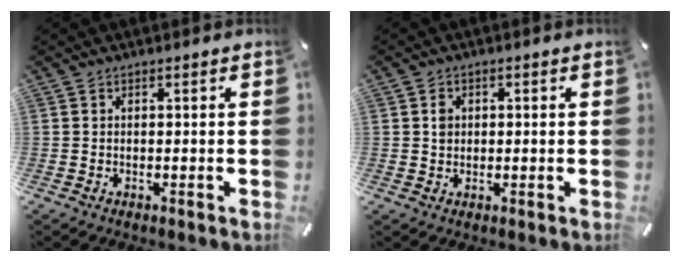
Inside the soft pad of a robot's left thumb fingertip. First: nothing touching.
{"total": 2.1, "force": [0.3, 1.8, 0.9], "torque": [-0.012, 0.005, 0.001]}